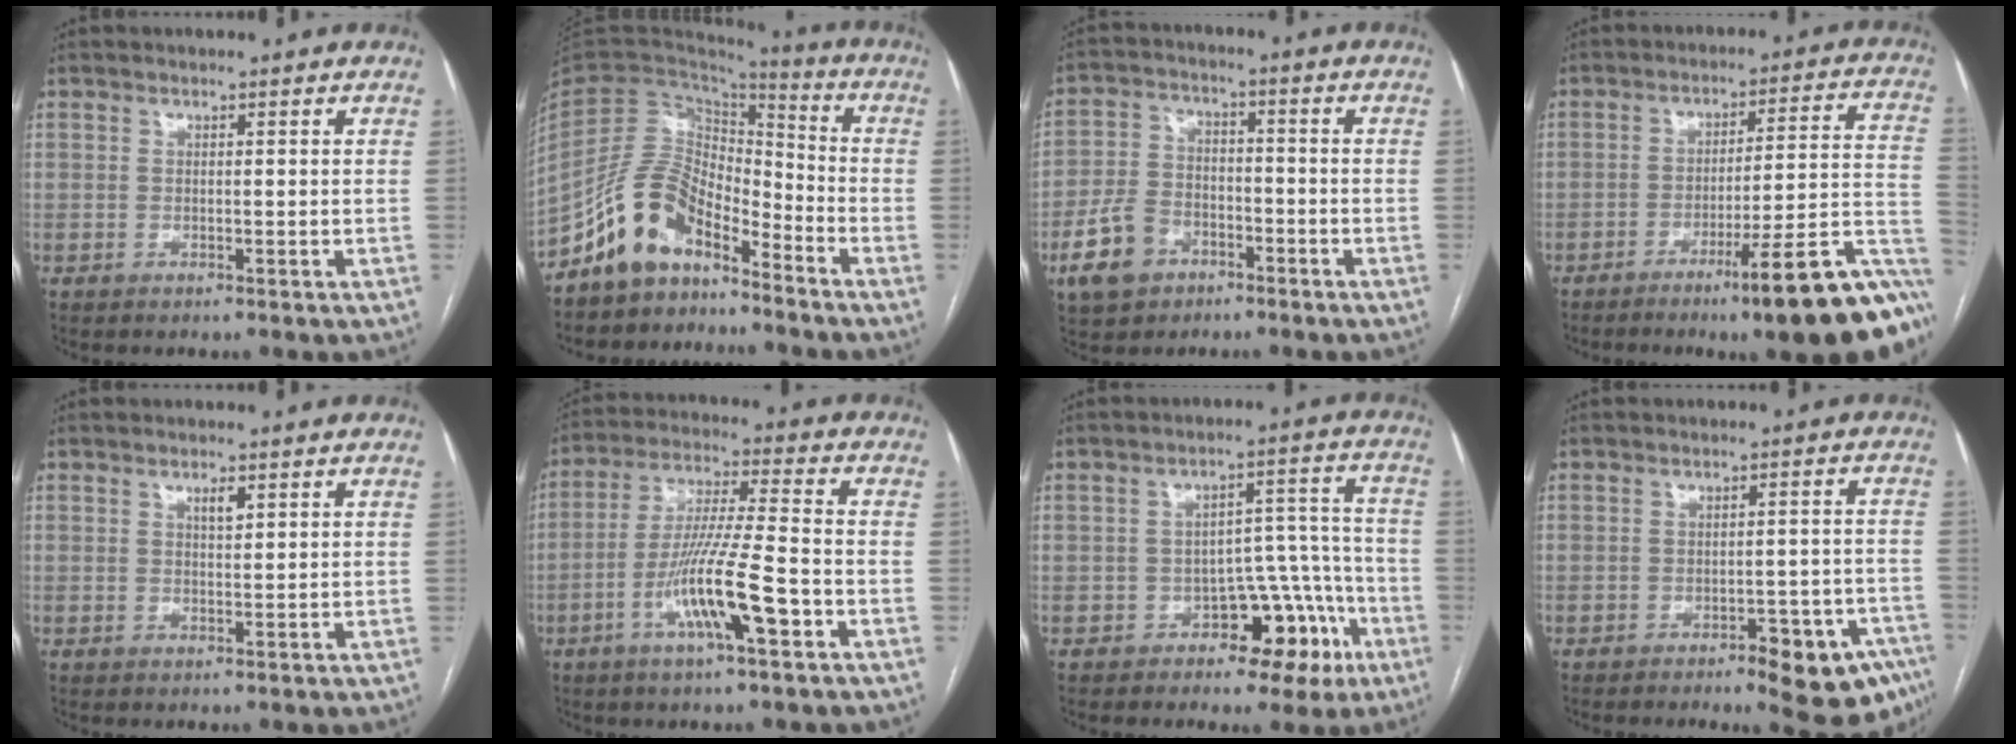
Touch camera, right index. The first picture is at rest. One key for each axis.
{"total": 11.3, "fx": -8.3, "fy": 5.3, "fz": 5.4, "tx": -0.113, "ty": 0.033, "tz": -0.161}
{"total": 9.1, "fx": -4.8, "fy": 6.3, "fz": 4.5, "tx": -0.109, "ty": 0.013, "tz": -0.080}
{"total": 19.8, "fx": -11.8, "fy": 1.6, "fz": 15.8, "tx": -0.103, "ty": 0.036, "tz": -0.170}
{"total": 1.8, "fx": 0.9, "fy": 0.6, "fz": 1.5, "tx": -0.024, "ty": -0.001, "tz": 0.014}
{"total": 12.5, "fx": -4.8, "fy": 0.6, "fz": 11.5, "tx": -0.219, "ty": -0.008, "tz": -0.089}
{"total": 9.5, "fx": -4.9, "fy": 6.1, "fz": 5.4, "tx": -0.036, "ty": 0.043, "tz": -0.057}
{"total": 11.8, "fx": -7.6, "fy": 3.1, "fz": 8.4, "tx": -0.052, "ty": 0.020, "tz": -0.096}